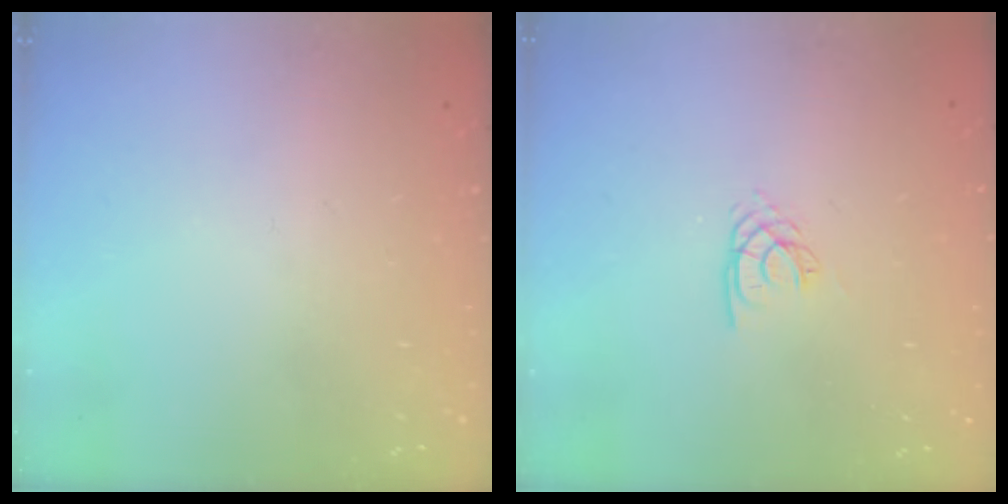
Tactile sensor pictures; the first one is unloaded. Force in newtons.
{"total": 2.1, "press": 2.1, "slide": 0.3}